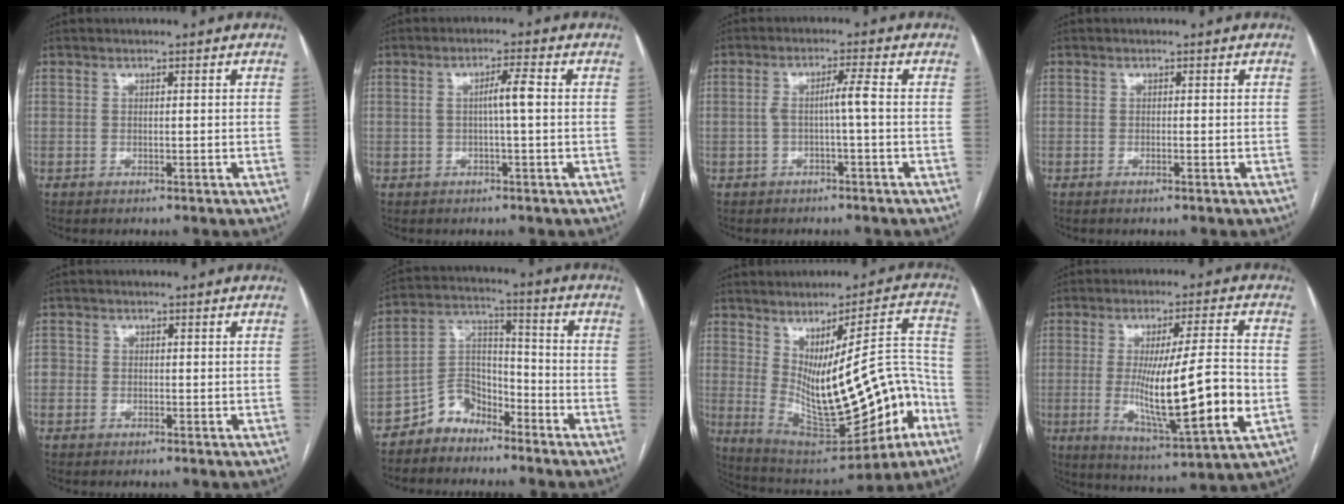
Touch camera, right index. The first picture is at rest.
{"total": 3.4, "force": [0.1, -0.1, 3.4], "torque": [-0.062, 0.005, 0.001]}
{"total": 3.3, "force": [-0.5, -0.3, 3.2], "torque": [-0.059, 0.012, -0.004]}
{"total": 0.7, "force": [-0.3, 0.0, 0.6], "torque": [-0.012, -0.001, -0.003]}
{"total": 2.0, "force": [-0.3, 1.9, 0.6], "torque": [-0.007, 0.010, -0.007]}
{"total": 7.3, "force": [-5.7, 4.3, 1.7], "torque": [-0.029, 0.031, -0.111]}
{"total": 20.2, "force": [-5.3, 5.9, 18.6], "torque": [-0.266, 0.007, -0.045]}
{"total": 17.2, "force": [-2.4, 1.0, 17.0], "torque": [-0.293, -0.020, -0.034]}